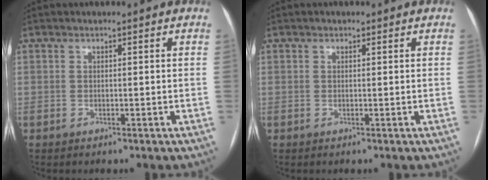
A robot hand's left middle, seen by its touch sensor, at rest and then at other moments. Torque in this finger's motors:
{"motor_torque": [-0.12, 0.05, -0.04, -0.01]}